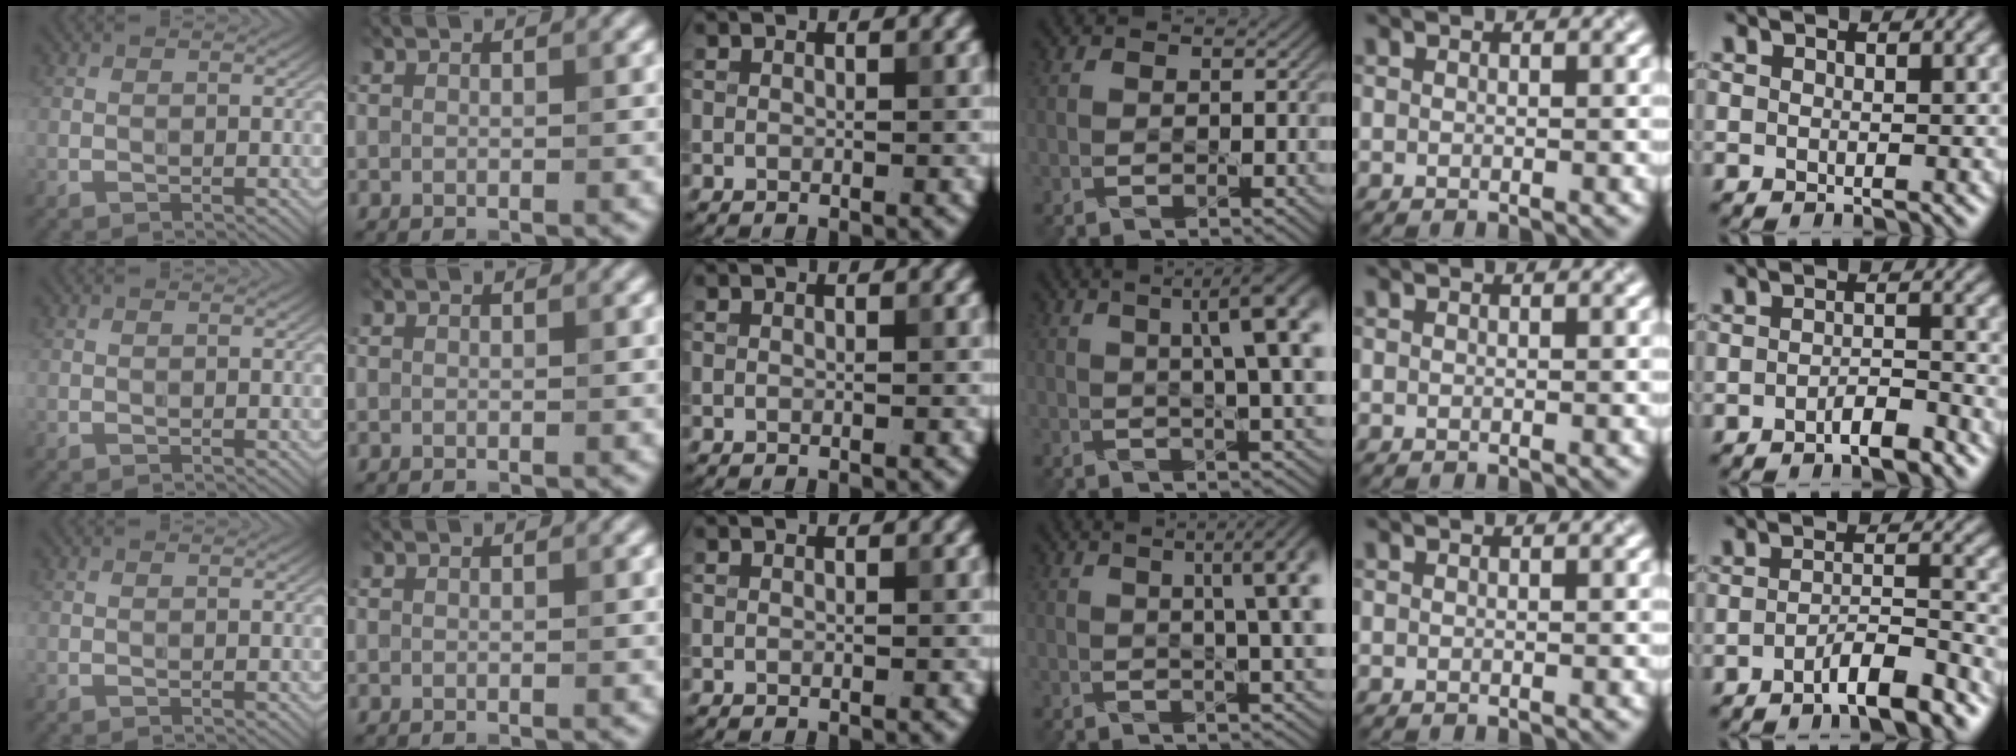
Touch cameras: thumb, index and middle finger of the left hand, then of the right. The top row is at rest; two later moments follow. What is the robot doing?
{"motion": "pour", "object": "measuring cup"}